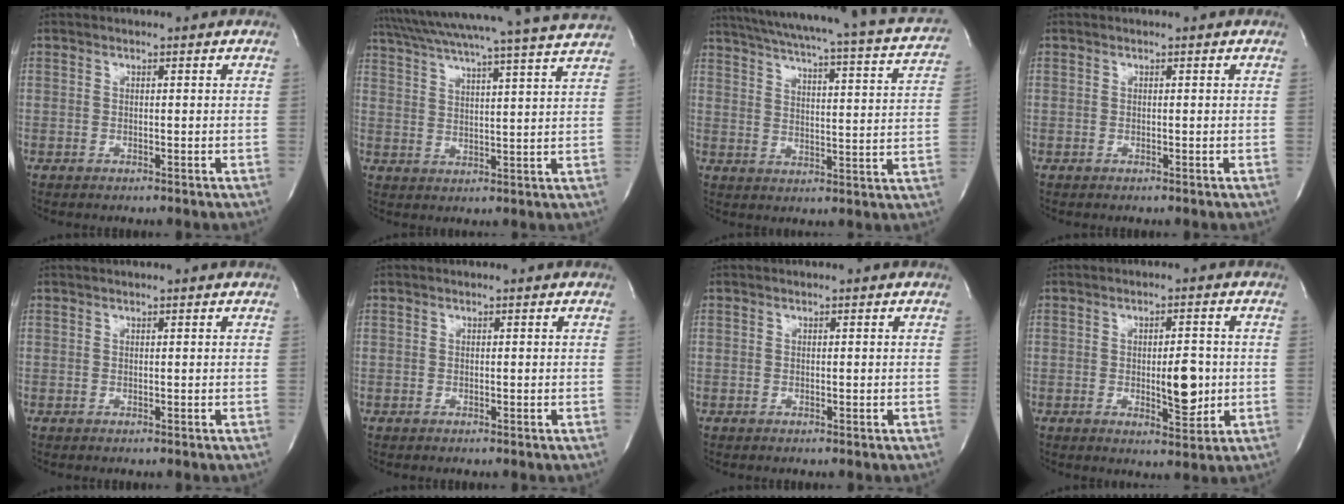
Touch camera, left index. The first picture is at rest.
{"total": 22.4, "force": [20.2, -1.7, 9.5], "torque": [-0.169, -0.023, 0.271]}
{"total": 25.2, "force": [22.2, 2.1, 11.6], "torque": [-0.177, -0.040, 0.270]}
{"total": 0.0}
{"total": 1.8, "force": [1.7, -0.2, 0.7], "torque": [-0.012, 0.017, 0.023]}
{"total": 0.0}
{"total": 0.0}
{"total": 5.7, "force": [-0.5, 1.9, 5.4], "torque": [-0.079, -0.009, -0.002]}